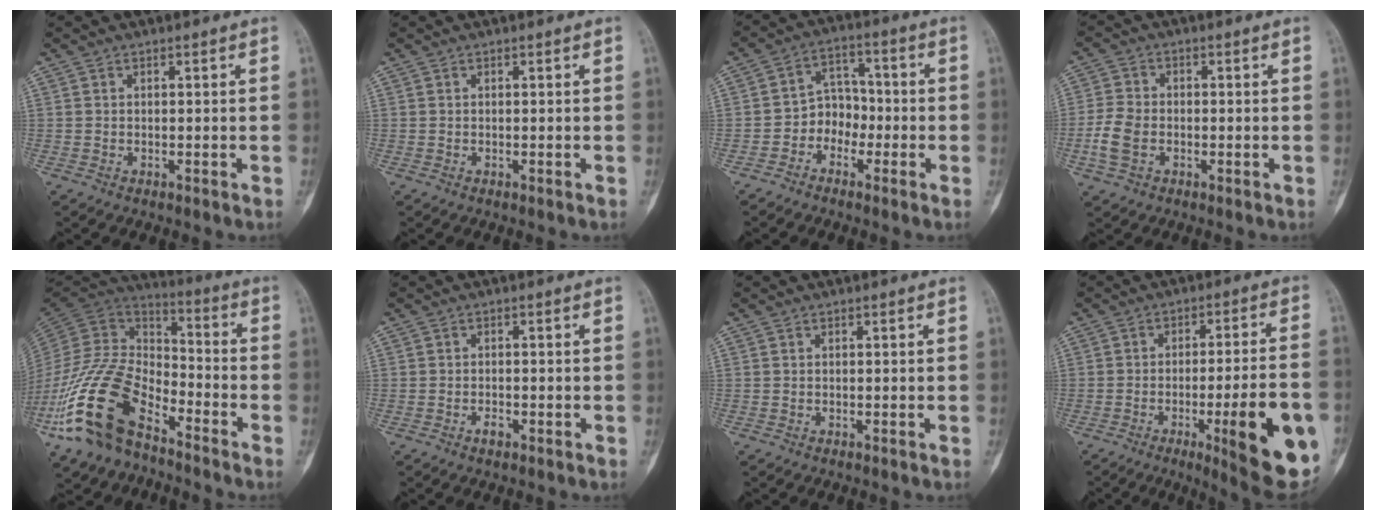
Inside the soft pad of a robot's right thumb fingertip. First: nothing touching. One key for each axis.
{"total": 0.0}
{"total": 6.5, "fx": -2.6, "fy": 5.3, "fz": 2.8, "tx": -0.009, "ty": 0.037, "tz": -0.058}
{"total": 6.1, "fx": -1.7, "fy": 4.3, "fz": 4.0, "tx": -0.091, "ty": 0.011, "tz": -0.037}
{"total": 20.9, "fx": -11.9, "fy": 10.9, "fz": 13.3, "tx": -0.253, "ty": 0.066, "tz": -0.226}
{"total": 1.5, "fx": -0.8, "fy": 0.8, "fz": 0.9, "tx": -0.015, "ty": 0.004, "tz": -0.014}
{"total": 0.0}
{"total": 15.8, "fx": -5.2, "fy": 3.1, "fz": 14.6, "tx": -0.155, "ty": 0.004, "tz": -0.057}